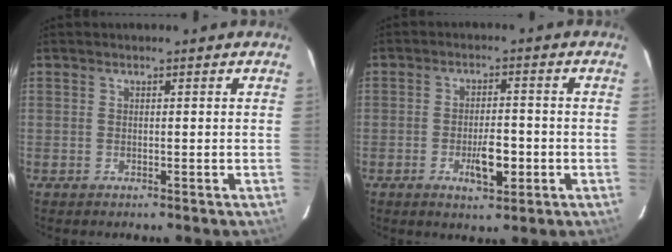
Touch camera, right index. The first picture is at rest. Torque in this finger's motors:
{"motor_torque": [0.16, 0.15, 0.09, 0.04]}